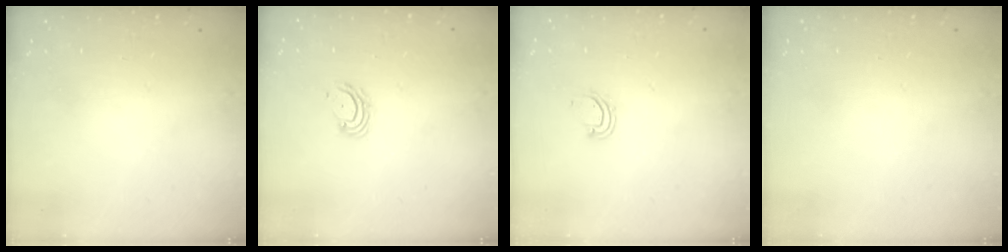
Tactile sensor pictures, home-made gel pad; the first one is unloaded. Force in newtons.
{"total": 4.1, "press": 4.1, "slide": 0.4}
{"total": 4.3, "press": 4.3, "slide": 0.5}
{"total": 0.0}